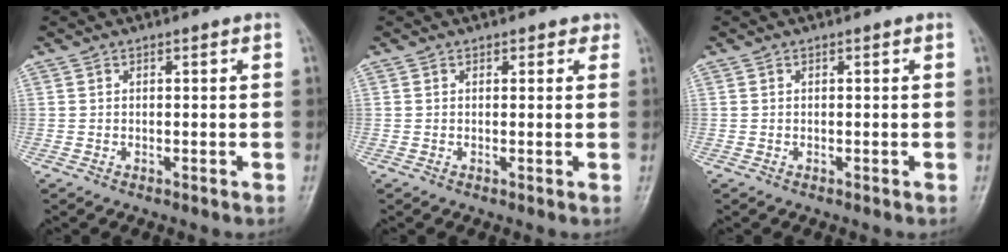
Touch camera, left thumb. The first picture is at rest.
{"total": 1.5, "force": [1.1, 0.9, 0.3], "torque": [0.015, -0.005, 0.007]}
{"total": 0.0}